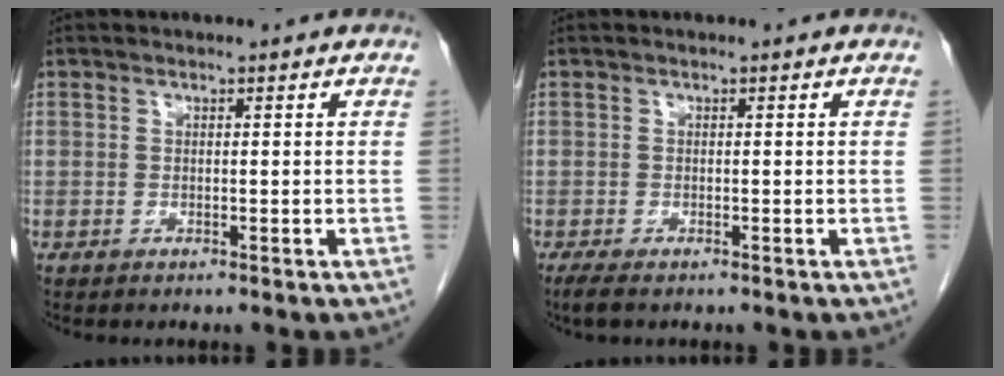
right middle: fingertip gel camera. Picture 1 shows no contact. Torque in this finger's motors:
{"motor_torque": [0.30, -0.12, -0.02, 0.02]}